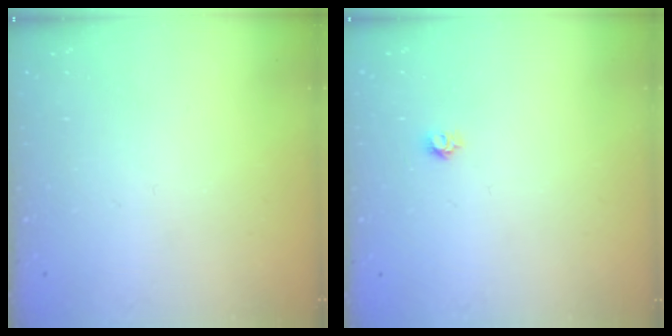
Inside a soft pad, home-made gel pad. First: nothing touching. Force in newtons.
{"total": 3.9, "press": 3.9, "slide": 0.3}